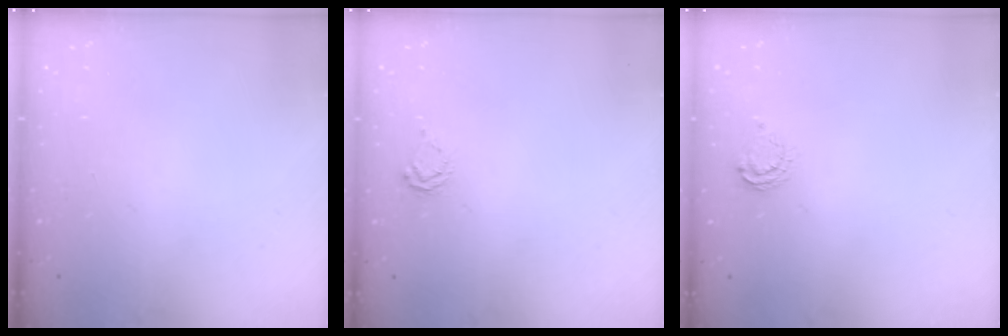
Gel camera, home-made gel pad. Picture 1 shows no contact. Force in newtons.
{"total": 2.3, "press": 2.3, "slide": 0.2}
{"total": 4.5, "press": 4.5, "slide": 0.3}